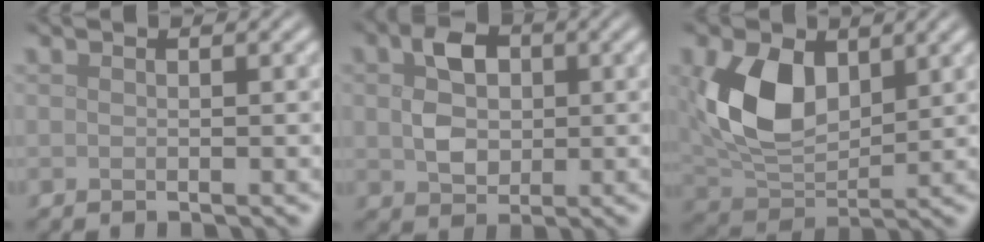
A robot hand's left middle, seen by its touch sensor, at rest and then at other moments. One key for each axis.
{"total": 4.3, "fx": 0.6, "fy": 3.2, "fz": 2.9, "tx": -0.057, "ty": 0.002, "tz": 0.006}
{"total": 7.9, "fx": 1.9, "fy": 5.0, "fz": 5.9, "tx": -0.128, "ty": -0.007, "tz": 0.040}